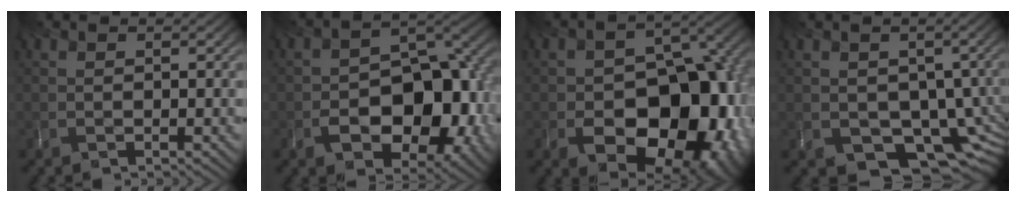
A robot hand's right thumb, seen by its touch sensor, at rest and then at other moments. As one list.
[{"total": 11.6, "force": [-4.2, 7.5, 7.8], "torque": [-0.103, -0.018, -0.063]}, {"total": 16.4, "force": [-6.0, 11.2, 10.3], "torque": [-0.102, -0.030, -0.081]}, {"total": 9.5, "force": [-1.9, 6.8, 6.3], "torque": [-0.102, -0.053, -0.010]}]